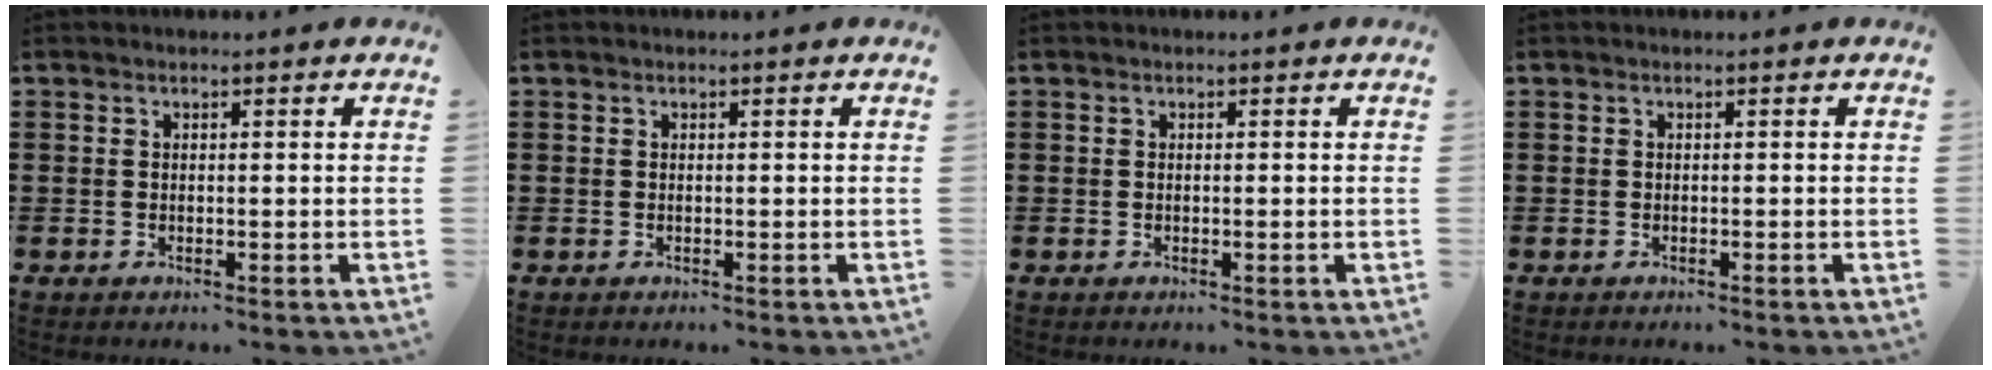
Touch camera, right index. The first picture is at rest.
{"total": 0.0}
{"total": 0.5, "force": [-0.2, -0.1, 0.5], "torque": [-0.008, -0.005, -0.003]}
{"total": 0.0}